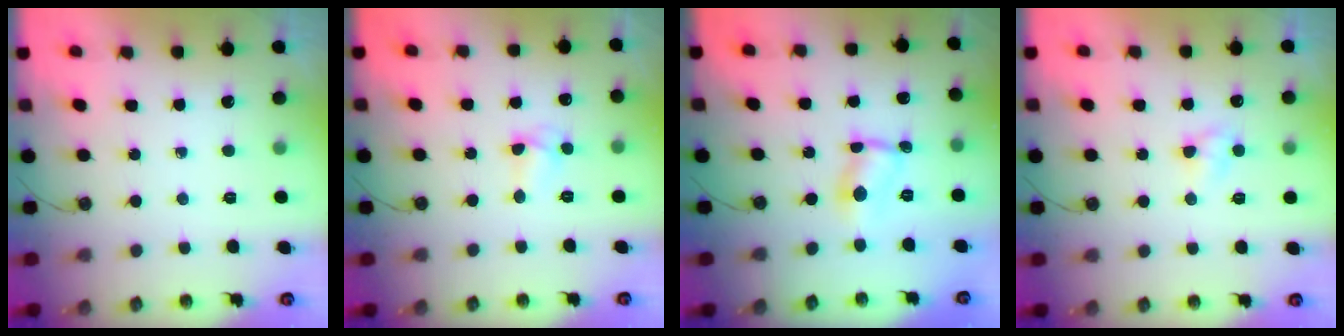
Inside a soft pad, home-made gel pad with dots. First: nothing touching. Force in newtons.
{"total": 4.9, "press": 4.8, "slide": 0.5}
{"total": 2.9, "press": 2.9, "slide": 0.2}
{"total": 4.1, "press": 4.0, "slide": 0.5}